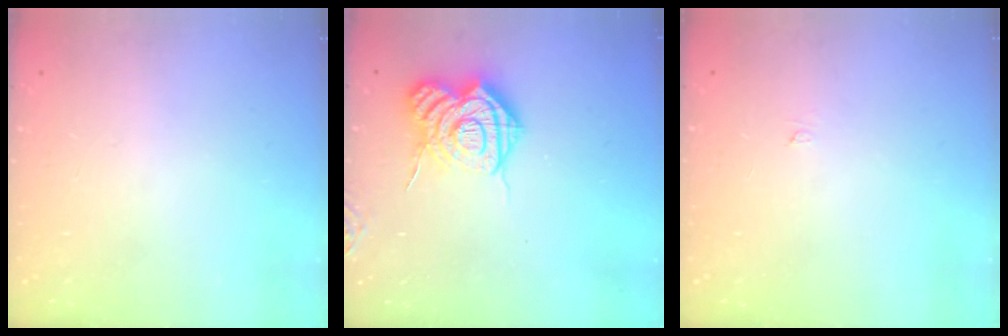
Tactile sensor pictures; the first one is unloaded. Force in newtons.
{"total": 15.3, "press": 15.2, "slide": 1.5}
{"total": 2.6, "press": 2.6, "slide": 0.3}